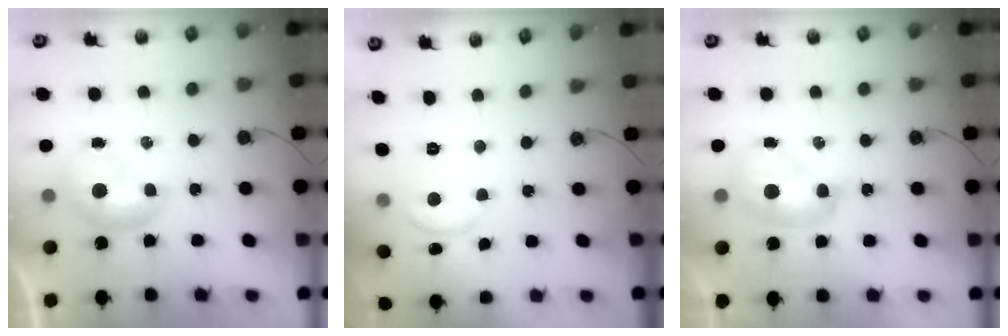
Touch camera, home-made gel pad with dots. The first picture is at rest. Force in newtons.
{"total": 2.2, "press": 2.1, "slide": 0.5}
{"total": 2.5, "press": 2.5, "slide": 0.2}